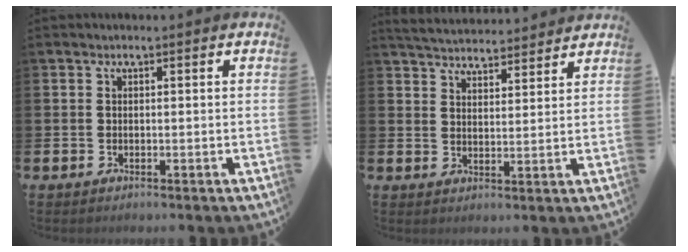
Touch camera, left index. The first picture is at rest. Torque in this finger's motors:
{"motor_torque": [0.47, -0.81, 0.14, 0.07]}